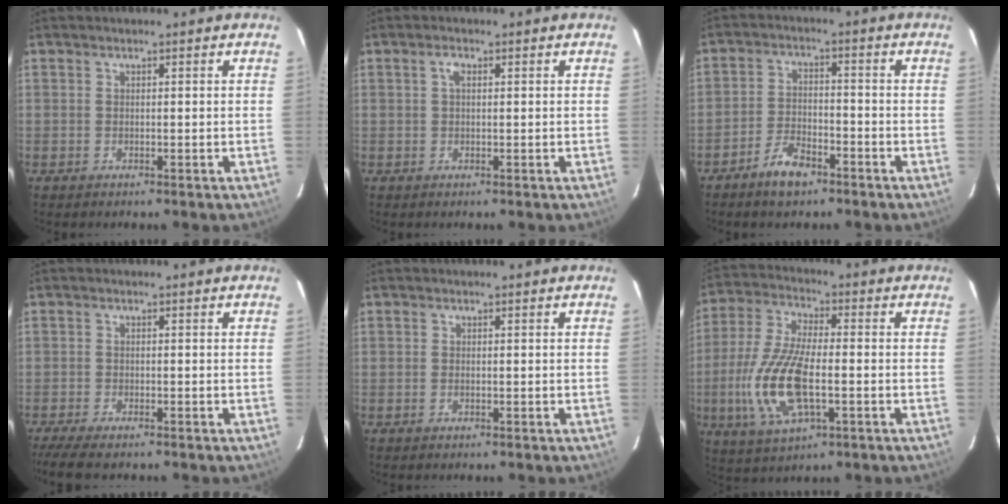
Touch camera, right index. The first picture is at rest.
{"total": 1.5, "force": [0.4, 0.7, 1.2], "torque": [-0.025, 0.006, 0.005]}
{"total": 6.3, "force": [-4.7, 2.6, 3.4], "torque": [-0.083, 0.004, -0.085]}
{"total": 6.4, "force": [-5.1, 1.4, 3.7], "torque": [-0.089, -0.028, -0.093]}
{"total": 0.7, "force": [-0.1, 0.3, 0.6], "torque": [-0.014, 0.000, -0.003]}
{"total": 15.4, "force": [-3.4, 6.0, 13.8], "torque": [-0.301, -0.006, -0.066]}